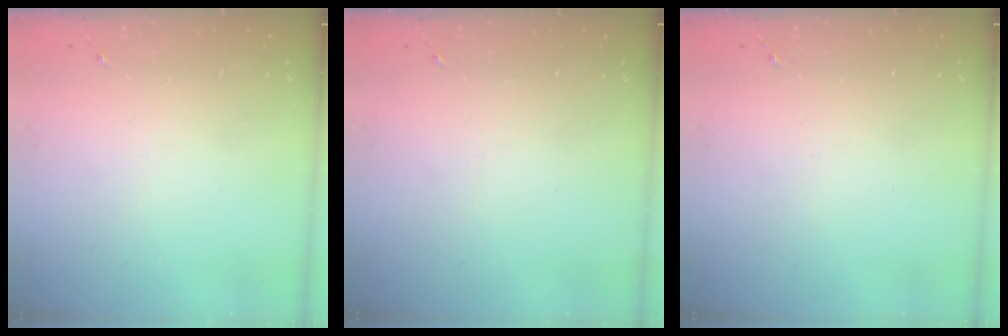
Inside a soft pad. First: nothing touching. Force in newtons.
{"total": 0.0}
{"total": 0.0}